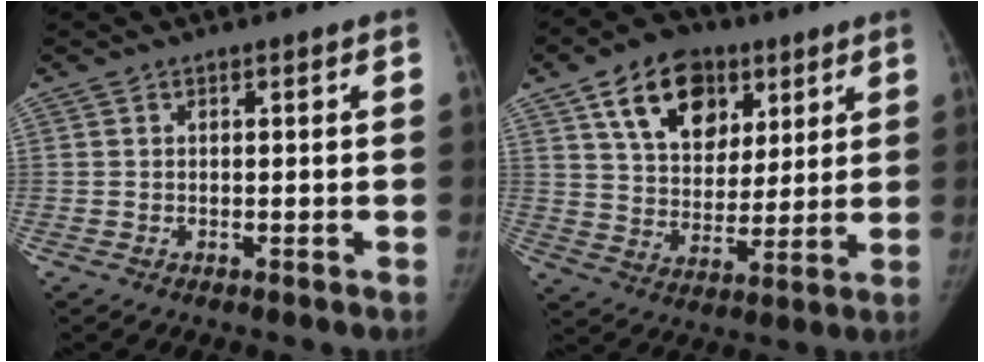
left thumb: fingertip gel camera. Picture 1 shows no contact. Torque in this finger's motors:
{"motor_torque": [1.64, 1.32, 1.42, -1.35, 0.28]}